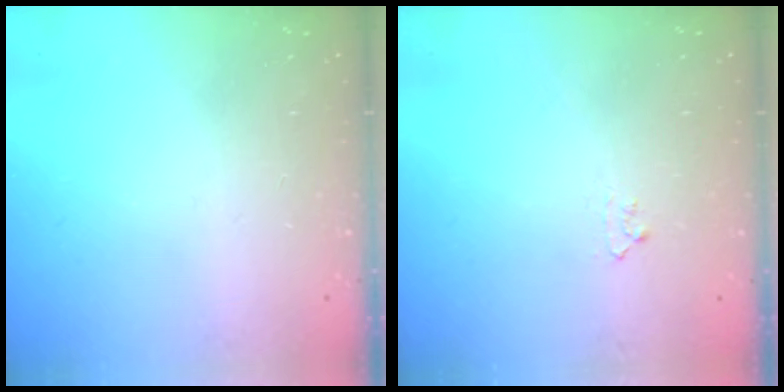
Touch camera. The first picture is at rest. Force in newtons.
{"total": 4.6, "press": 4.5, "slide": 0.5}